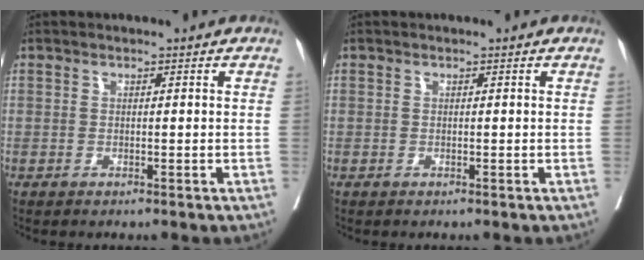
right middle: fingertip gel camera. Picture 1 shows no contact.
{"total": 0.0}